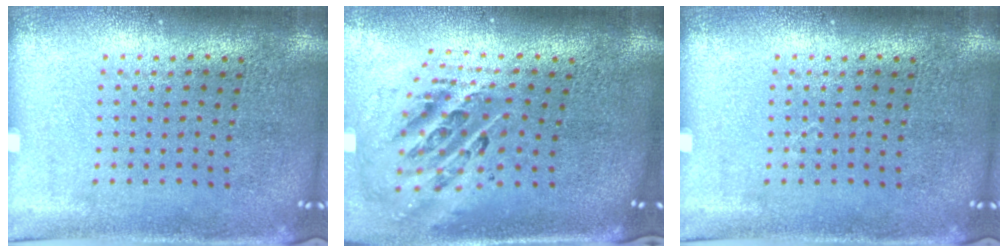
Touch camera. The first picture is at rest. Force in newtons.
{"total": 1.9, "press": 1.5, "slide": 1.2}
{"total": 0.0}